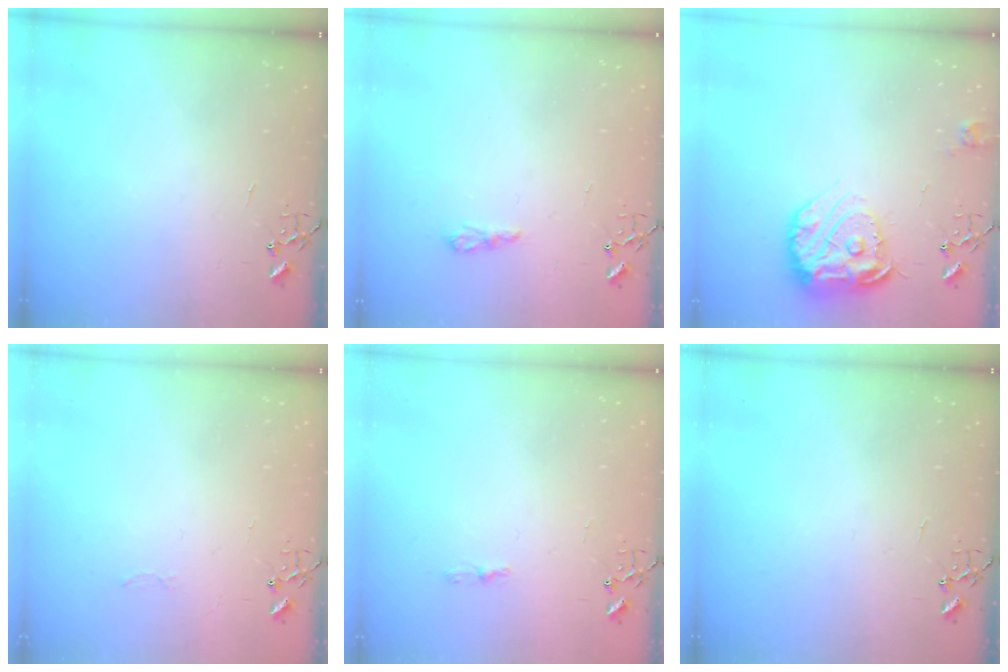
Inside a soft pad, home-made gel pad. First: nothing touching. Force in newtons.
{"total": 6.3, "press": 6.2, "slide": 0.8}
{"total": 17.2, "press": 17.1, "slide": 1.4}
{"total": 2.5, "press": 2.5, "slide": 0.4}
{"total": 3.7, "press": 3.7, "slide": 0.5}
{"total": 0.0}